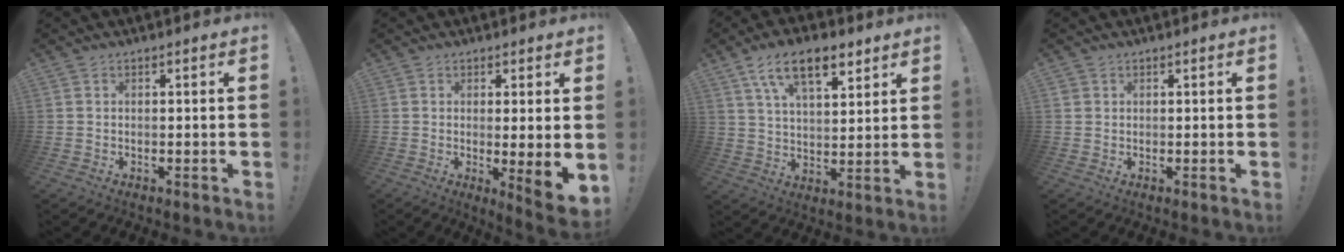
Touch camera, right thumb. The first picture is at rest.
{"total": 6.2, "force": [0.1, -0.2, 6.2], "torque": [-0.088, -0.018, 0.004]}
{"total": 13.9, "force": [7.9, 6.2, 9.6], "torque": [-0.150, -0.024, 0.138]}
{"total": 1.1, "force": [0.5, 0.9, 0.3], "torque": [0.001, -0.001, 0.007]}